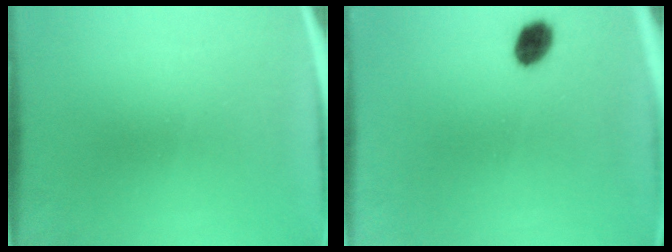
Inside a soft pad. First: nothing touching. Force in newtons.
{"total": 4.2}